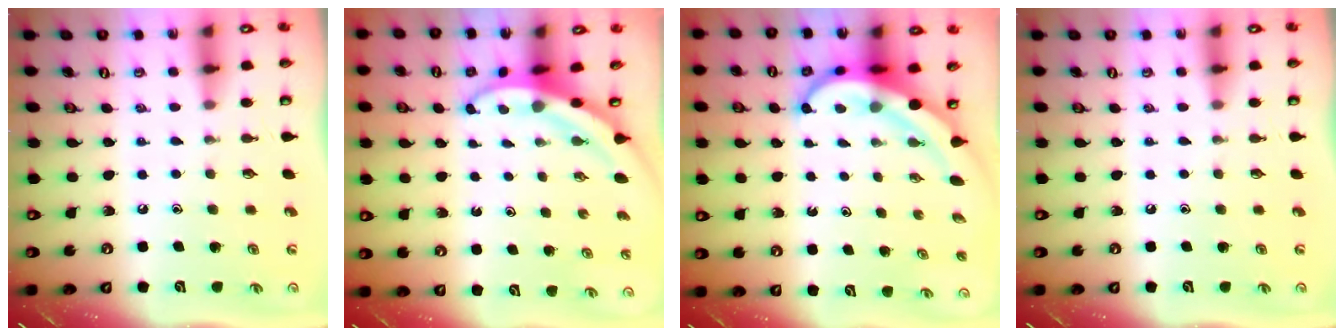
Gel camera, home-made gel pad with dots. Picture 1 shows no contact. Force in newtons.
{"total": 3.8, "press": 3.8, "slide": 0.5}
{"total": 8.1, "press": 8.1, "slide": 1.1}
{"total": 0.0}